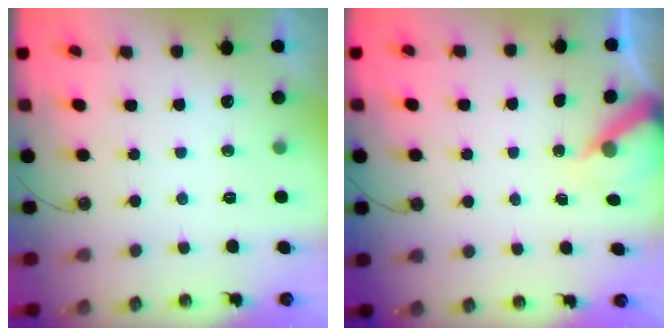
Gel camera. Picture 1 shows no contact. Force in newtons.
{"total": 6.6, "press": 6.6, "slide": 0.1}